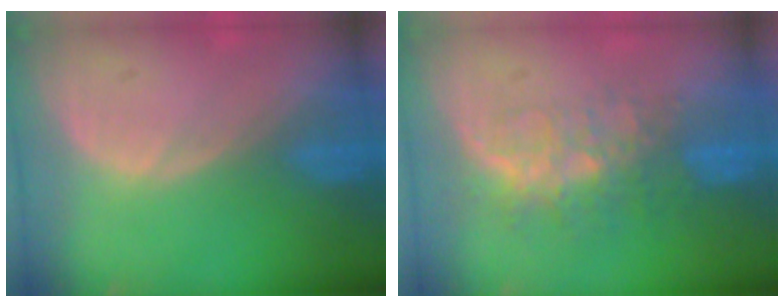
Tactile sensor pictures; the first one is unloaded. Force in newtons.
{"total": 8.3, "press": 6.8, "slide": 4.7}